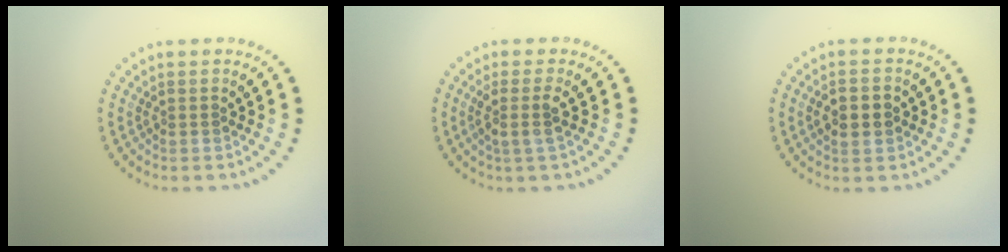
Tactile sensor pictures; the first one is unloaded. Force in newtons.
{"total": 2.0, "press": 1.6, "slide": 1.3}
{"total": 3.2, "press": 3.2, "slide": 0.2}